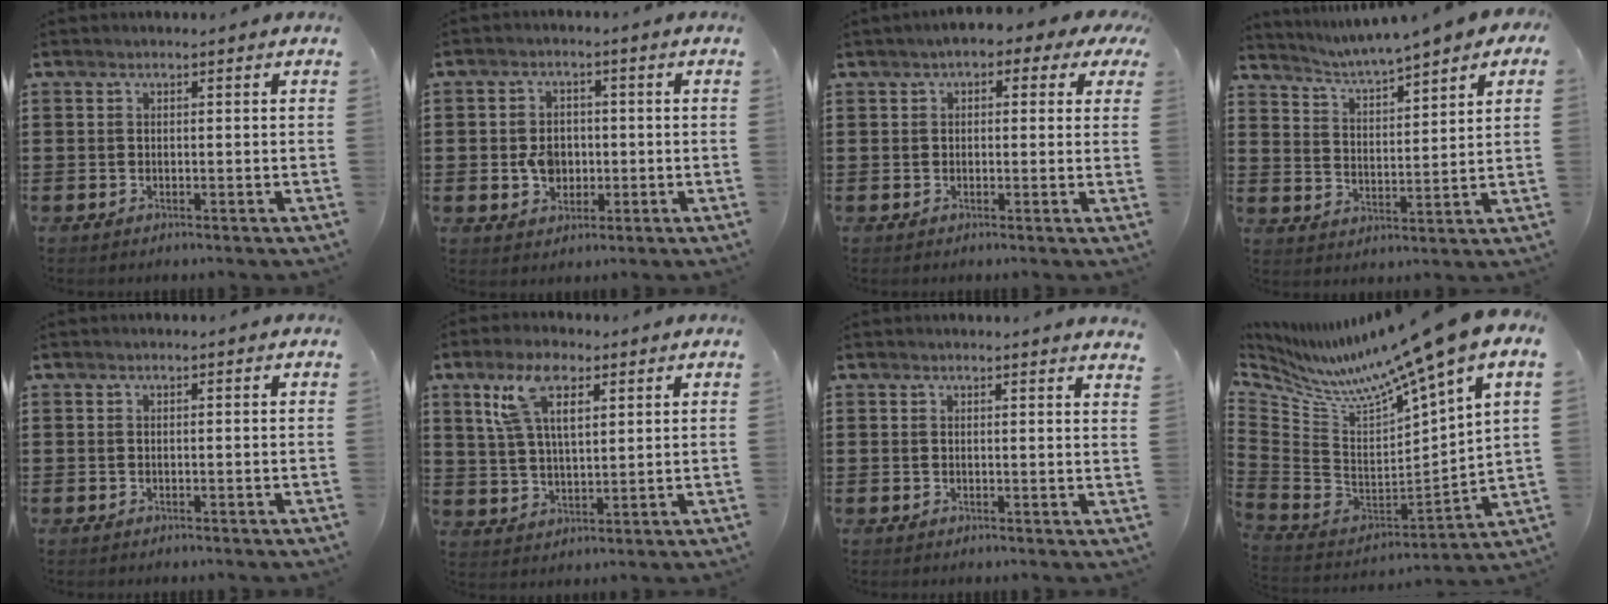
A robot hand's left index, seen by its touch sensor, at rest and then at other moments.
{"total": 4.9, "force": [-0.5, 3.9, 3.0], "torque": [-0.056, 0.006, -0.012]}
{"total": 3.2, "force": [1.6, 1.5, 2.4], "torque": [-0.044, 0.002, 0.023]}
{"total": 3.5, "force": [3.4, -0.1, 1.0], "torque": [-0.040, -0.025, 0.050]}
{"total": 0.0}
{"total": 8.8, "force": [4.8, 3.8, 6.3], "torque": [-0.131, 0.009, 0.087]}
{"total": 1.6, "force": [1.4, -0.4, 0.6], "torque": [-0.014, -0.003, 0.028]}
{"total": 10.3, "force": [8.0, -1.5, 6.2], "torque": [-0.145, -0.072, 0.119]}